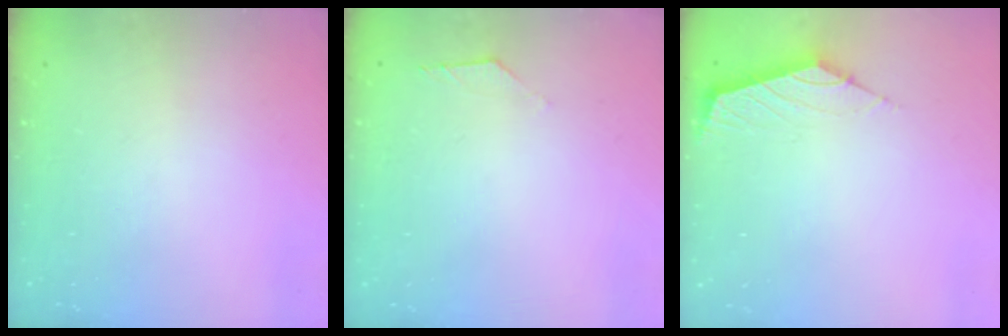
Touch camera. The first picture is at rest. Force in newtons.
{"total": 3.2, "press": 3.2, "slide": 0.6}
{"total": 2.3, "press": 2.3, "slide": 0.6}